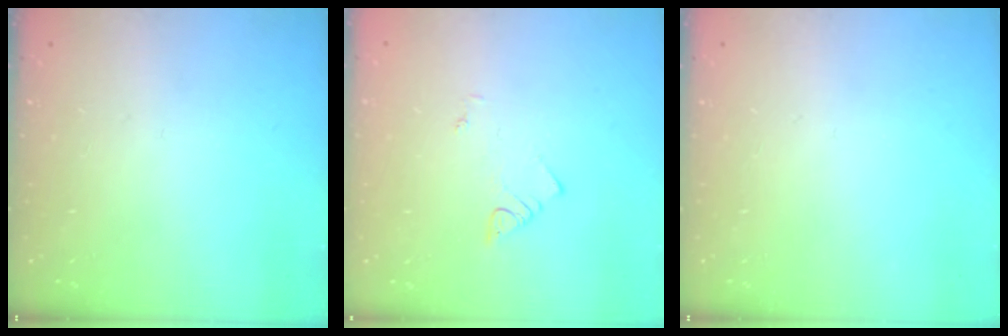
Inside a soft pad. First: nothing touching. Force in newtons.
{"total": 2.1, "press": 2.1, "slide": 0.4}
{"total": 0.0}